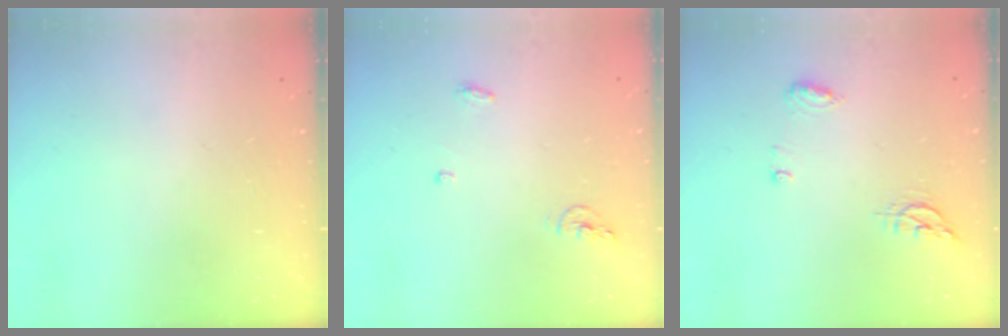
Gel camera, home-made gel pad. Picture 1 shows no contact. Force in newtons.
{"total": 4.8, "press": 4.7, "slide": 0.8}
{"total": 8.4, "press": 6.9, "slide": 4.9}